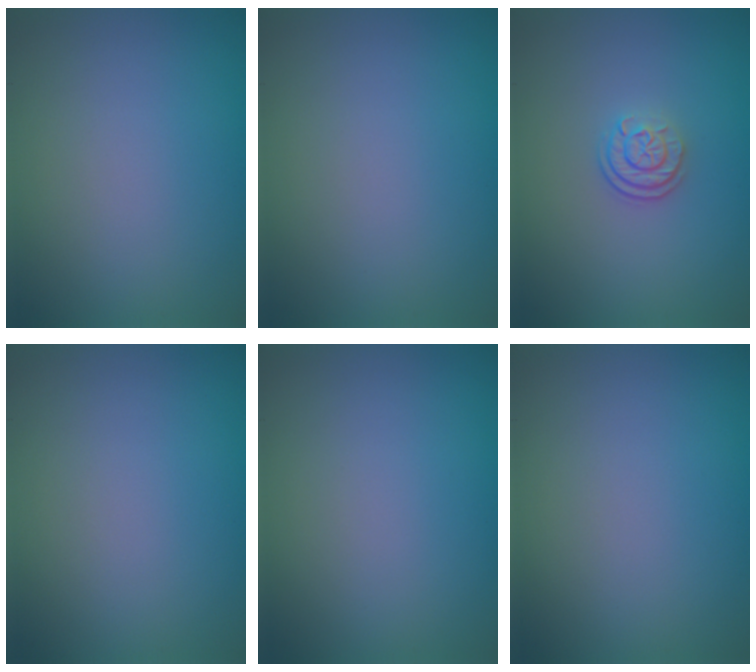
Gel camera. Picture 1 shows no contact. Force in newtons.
{"total": 0.0}
{"total": 2.4, "press": 1.8, "slide": 1.5}
{"total": 0.0}
{"total": 0.0}
{"total": 0.0}